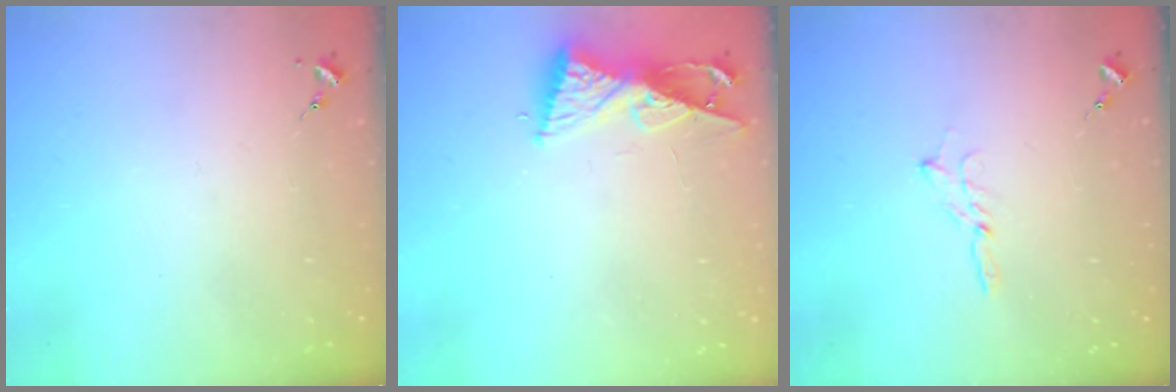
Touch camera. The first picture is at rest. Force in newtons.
{"total": 8.7, "press": 8.7, "slide": 0.6}
{"total": 2.0, "press": 2.0, "slide": 0.2}